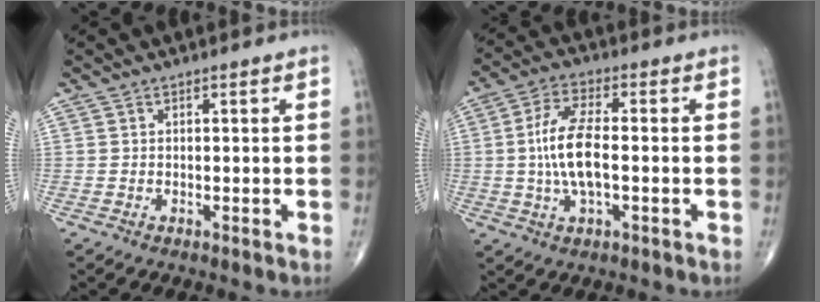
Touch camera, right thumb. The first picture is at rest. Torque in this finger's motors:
{"motor_torque": [-0.15, 1.39, 0.86, 0.52, 0.35]}